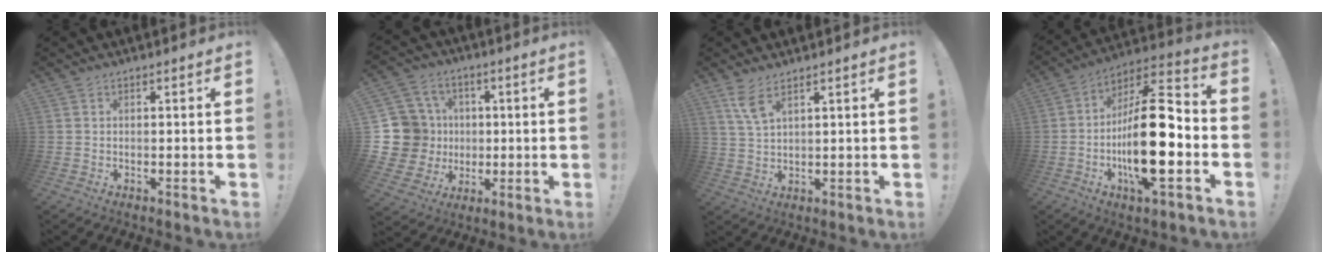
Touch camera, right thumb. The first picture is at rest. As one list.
[{"total": 15.1, "force": [0.7, 13.8, 5.9], "torque": [-0.113, 0.001, 0.038]}, {"total": 5.7, "force": [3.6, 1.4, 4.1], "torque": [-0.080, -0.015, 0.065]}, {"total": 22.4, "force": [-4.5, 7.4, 20.7], "torque": [-0.365, 0.023, -0.072]}]